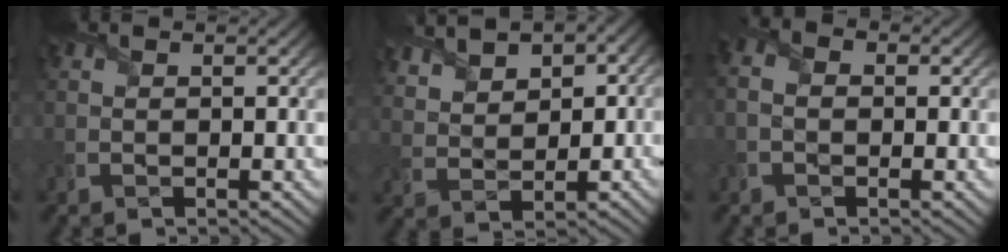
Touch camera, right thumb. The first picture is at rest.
{"total": 7.2, "force": [4.8, 4.3, 3.3], "torque": [-0.096, 0.005, 0.097]}
{"total": 2.8, "force": [-0.2, 2.1, 1.8], "torque": [-0.039, 0.008, -0.016]}